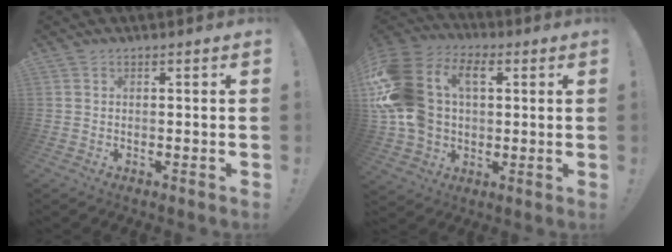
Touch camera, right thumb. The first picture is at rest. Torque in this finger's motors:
{"motor_torque": [1.77, 1.75, 2.54, -0.07, 0.57]}